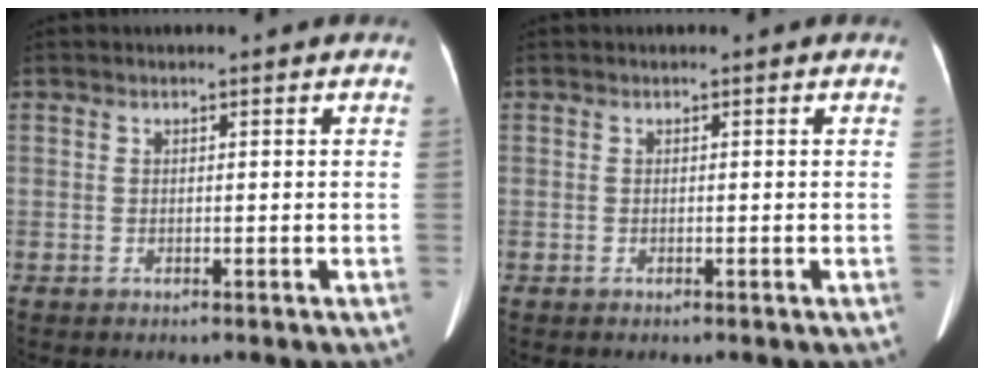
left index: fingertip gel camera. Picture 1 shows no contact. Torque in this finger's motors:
{"motor_torque": [0.03, 0.03, 0.00, 0.00]}